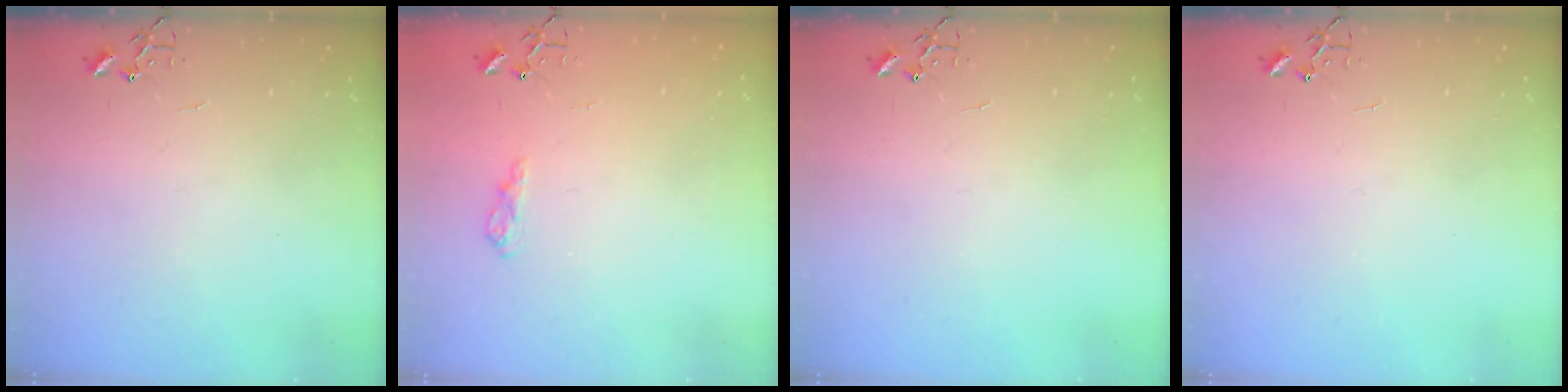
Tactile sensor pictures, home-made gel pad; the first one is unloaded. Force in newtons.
{"total": 9.8, "press": 9.7, "slide": 1.0}
{"total": 0.0}
{"total": 0.0}